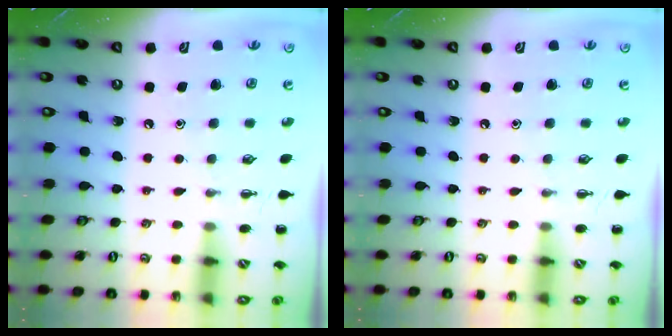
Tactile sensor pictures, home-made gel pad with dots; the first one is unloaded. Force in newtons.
{"total": 0.0}